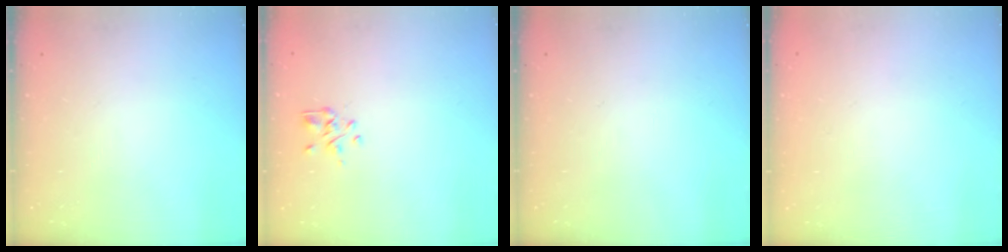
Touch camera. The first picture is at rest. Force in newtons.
{"total": 1.5, "press": 1.3, "slide": 0.7}
{"total": 0.0}
{"total": 1.6, "press": 1.6, "slide": 0.2}